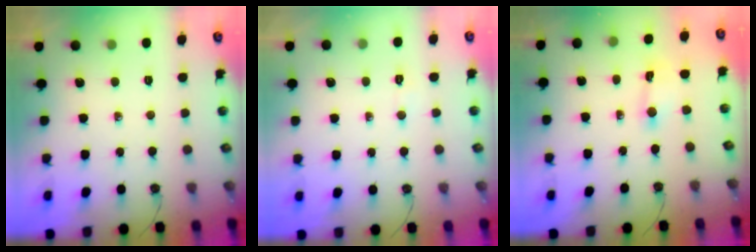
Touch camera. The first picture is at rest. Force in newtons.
{"total": 2.9, "press": 2.6, "slide": 1.4}
{"total": 1.5, "press": 1.5, "slide": 0.2}